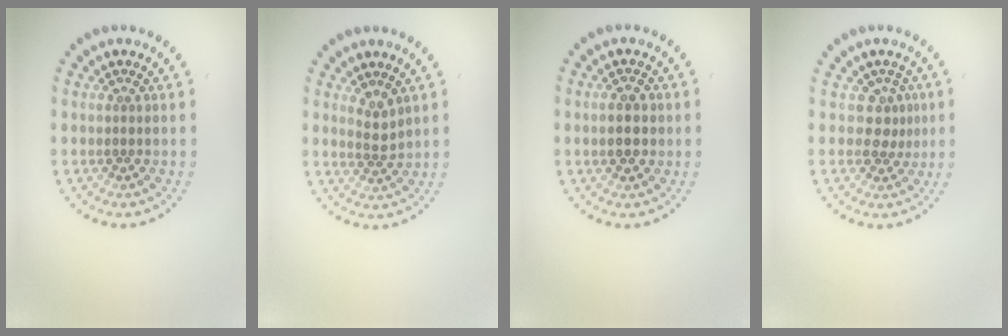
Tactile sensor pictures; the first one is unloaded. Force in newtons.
{"total": 1.7, "press": 1.3, "slide": 1.2}
{"total": 2.9, "press": 2.9, "slide": 0.2}
{"total": 1.9, "press": 1.4, "slide": 1.2}